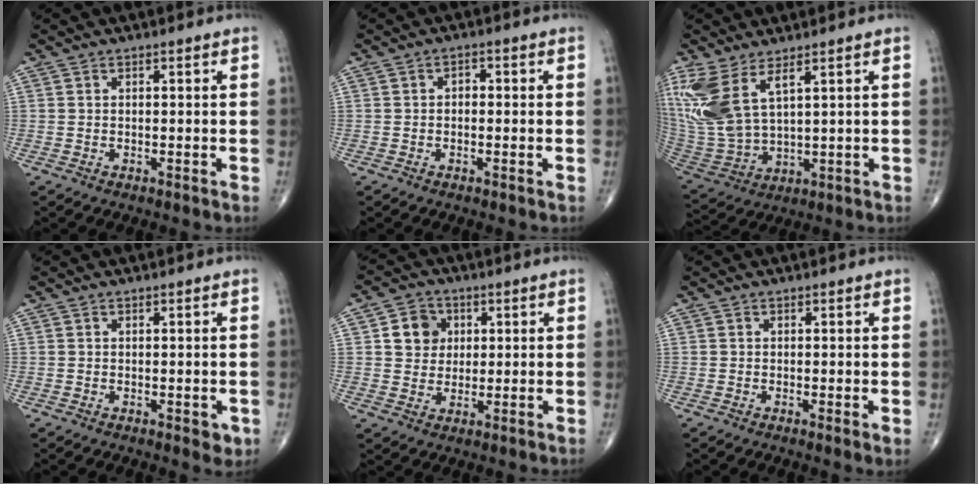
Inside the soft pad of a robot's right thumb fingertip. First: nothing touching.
{"total": 1.6, "force": [-0.1, 1.2, 1.2], "torque": [-0.009, 0.007, -0.007]}
{"total": 13.6, "force": [6.5, 5.5, 10.6], "torque": [-0.247, -0.029, 0.151]}
{"total": 2.0, "force": [-0.4, 1.1, 1.6], "torque": [-0.007, -0.001, -0.006]}
{"total": 6.6, "force": [1.7, 5.8, 2.6], "torque": [-0.011, -0.002, 0.027]}
{"total": 1.1, "force": [0.0, 0.2, 1.1], "torque": [-0.021, -0.006, -0.003]}